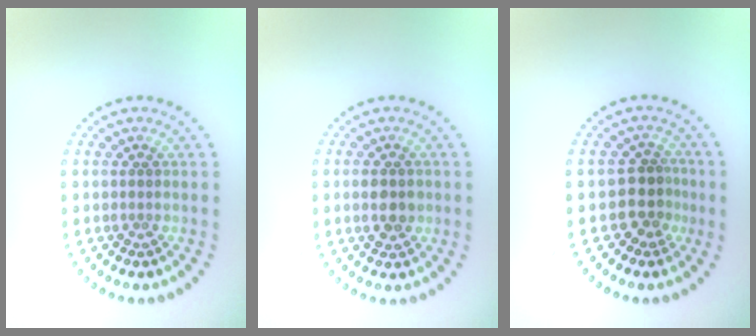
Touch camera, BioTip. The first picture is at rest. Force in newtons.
{"total": 2.8, "press": 2.8, "slide": 0.1}
{"total": 2.8, "press": 2.2, "slide": 1.8}